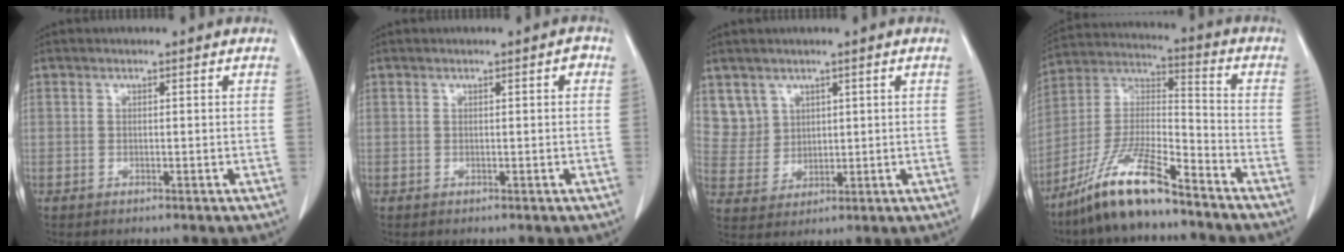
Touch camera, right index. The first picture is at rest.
{"total": 1.1, "force": [0.3, 0.3, 1.0], "torque": [-0.010, 0.005, 0.002]}
{"total": 5.3, "force": [3.1, 4.3, -0.2], "torque": [0.009, 0.001, 0.072]}
{"total": 13.9, "force": [-10.2, 2.0, 9.2], "torque": [-0.193, -0.006, -0.193]}